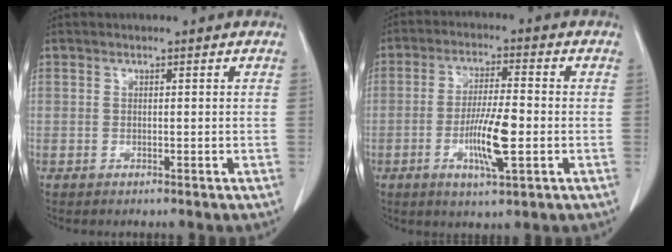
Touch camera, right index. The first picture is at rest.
{"total": 8.6, "force": [-2.3, 1.1, 8.2], "torque": [-0.153, -0.008, -0.041]}